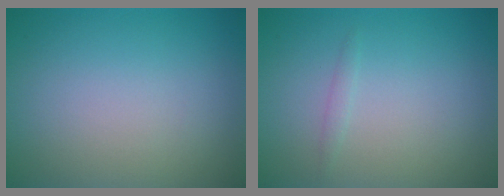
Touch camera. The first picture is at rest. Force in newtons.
{"total": 0.5, "press": 0.5, "slide": 0.0}